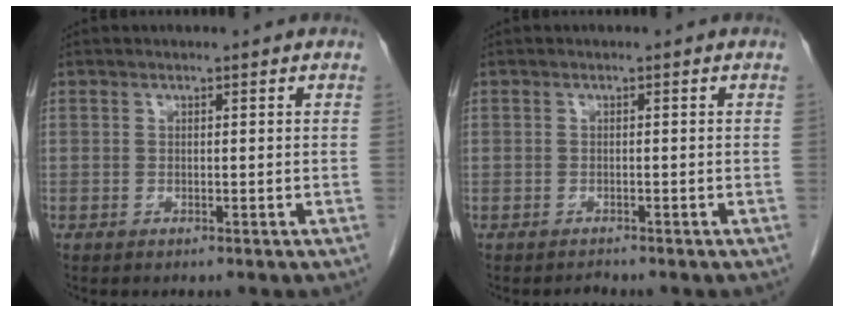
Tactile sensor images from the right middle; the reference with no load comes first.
{"total": 0.7, "force": [-0.5, -0.1, -0.4], "torque": [0.001, -0.006, -0.012]}